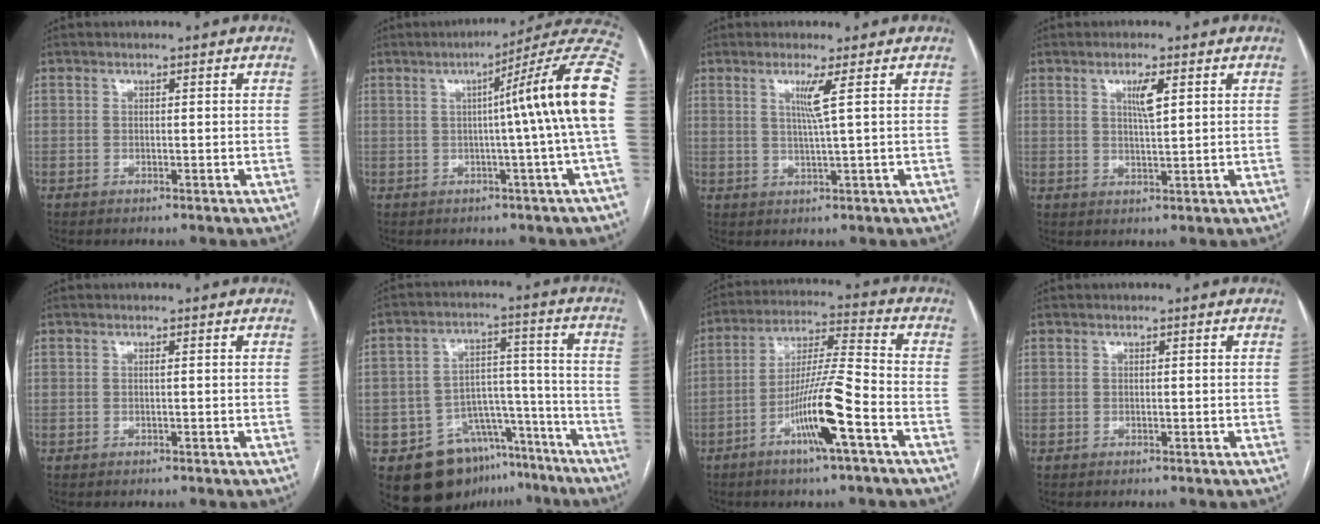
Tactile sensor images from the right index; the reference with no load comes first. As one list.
[{"total": 14.5, "force": [0.8, -2.3, 14.3], "torque": [-0.172, 0.021, 0.002]}, {"total": 3.3, "force": [1.2, -1.1, 2.9], "torque": [-0.059, -0.006, 0.025]}, {"total": 3.4, "force": [1.4, 0.3, 3.1], "torque": [-0.055, -0.003, 0.023]}, {"total": 0.0}, {"total": 16.1, "force": [-11.0, 10.2, 5.6], "torque": [-0.073, 0.067, -0.152]}, {"total": 12.0, "force": [-5.3, 0.0, 10.7], "torque": [-0.203, 0.000, -0.099]}, {"total": 0.0}]